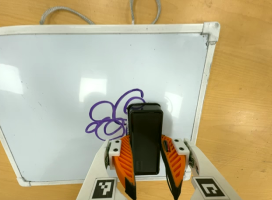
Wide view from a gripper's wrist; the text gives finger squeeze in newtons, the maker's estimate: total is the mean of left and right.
{"total": 12.3, "left": 13.3, "right": 11.3}